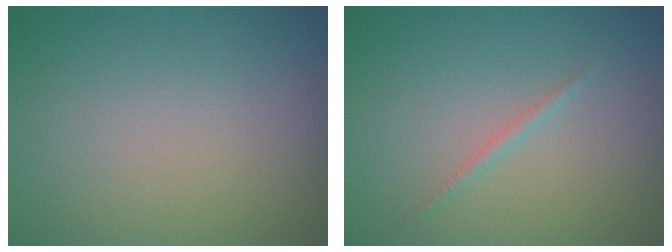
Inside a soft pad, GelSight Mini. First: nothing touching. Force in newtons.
{"total": 0.8, "press": 0.8, "slide": 0.0}